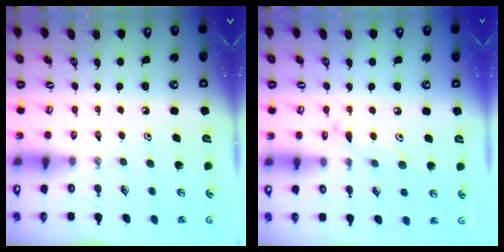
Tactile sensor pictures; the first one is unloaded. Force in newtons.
{"total": 8.0, "press": 8.0, "slide": 0.6}